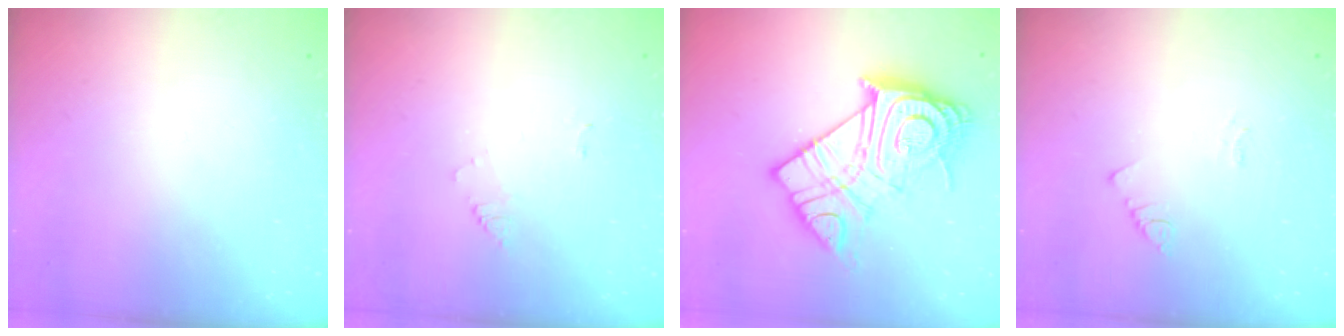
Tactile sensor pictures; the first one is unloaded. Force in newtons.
{"total": 6.0, "press": 6.0, "slide": 0.7}
{"total": 24.3, "press": 24.1, "slide": 2.4}
{"total": 2.2, "press": 2.1, "slide": 0.4}